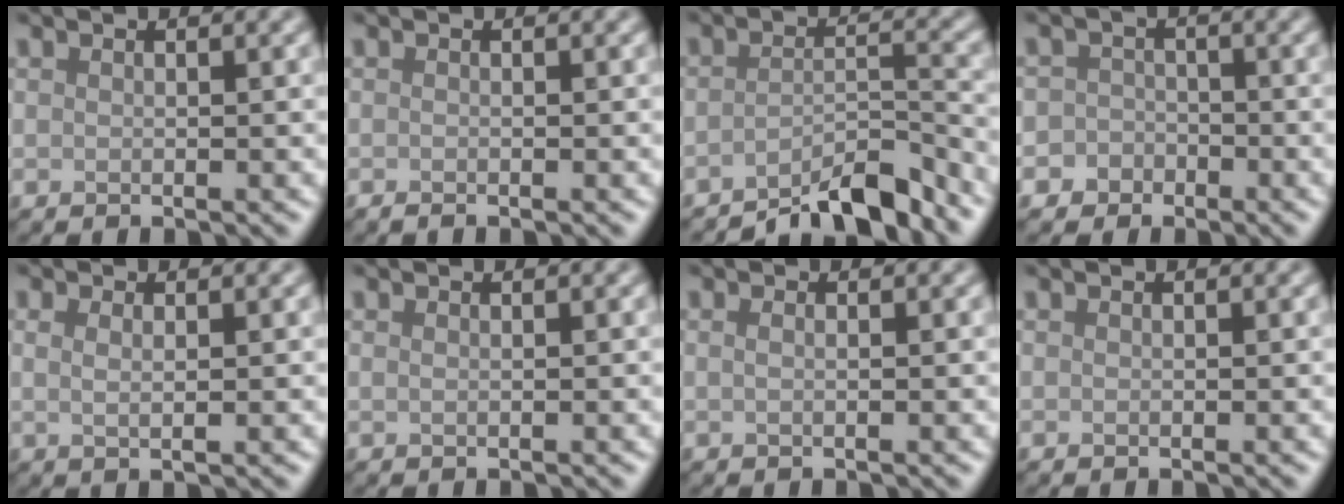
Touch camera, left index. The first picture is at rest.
{"total": 0.5, "force": [-0.4, 0.0, 0.3], "torque": [-0.004, -0.001, -0.008]}
{"total": 5.5, "force": [-4.7, 1.0, 2.8], "torque": [-0.038, 0.006, -0.083]}
{"total": 3.1, "force": [-1.7, 2.6, 0.0], "torque": [0.040, 0.003, -0.040]}
{"total": 1.5, "force": [0.5, 0.6, 1.3], "torque": [-0.018, -0.008, 0.006]}
{"total": 0.0}
{"total": 0.7, "force": [0.2, 0.3, 0.6], "torque": [-0.009, -0.005, -0.001]}
{"total": 0.0}